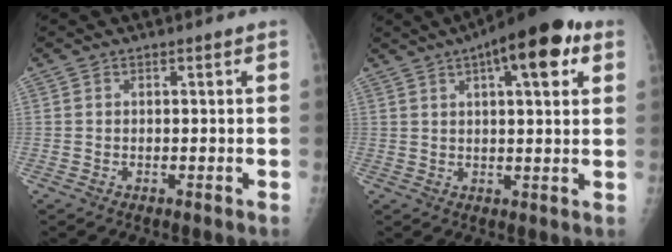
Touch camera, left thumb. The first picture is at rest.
{"total": 13.9, "force": [6.4, 4.5, 11.5], "torque": [-0.144, 0.003, 0.085]}